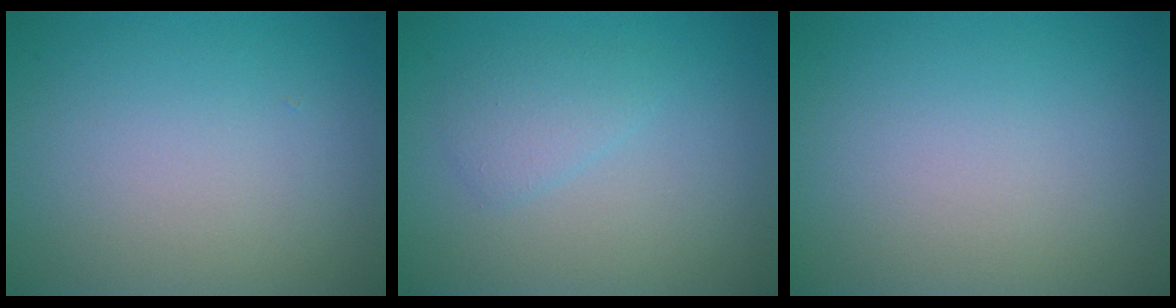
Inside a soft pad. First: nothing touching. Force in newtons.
{"total": 1.7, "press": 1.7, "slide": 0.1}
{"total": 0.0}